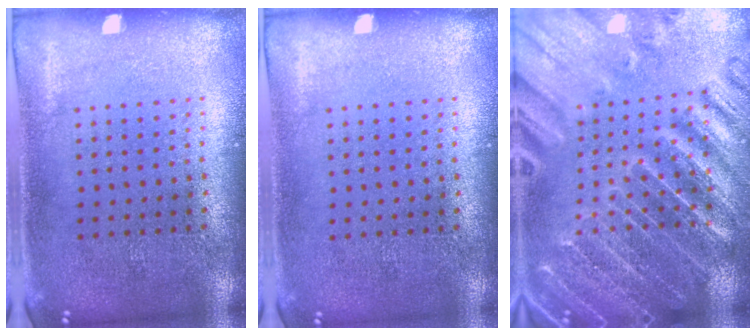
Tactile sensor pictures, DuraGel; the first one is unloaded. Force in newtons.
{"total": 0.0}
{"total": 3.5, "press": 3.4, "slide": 0.8}